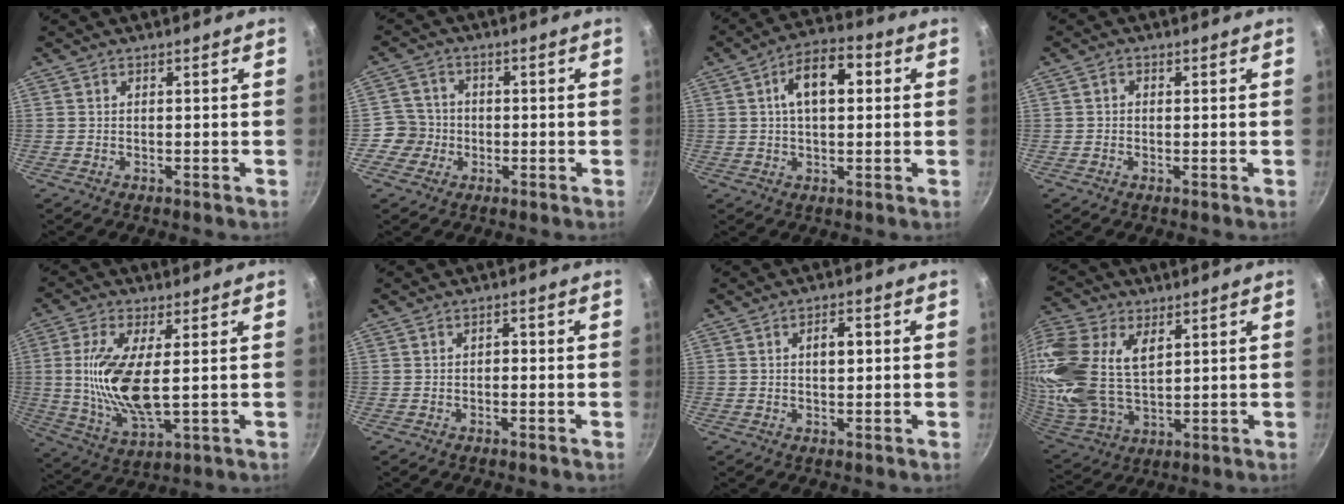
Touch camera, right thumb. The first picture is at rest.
{"total": 5.0, "force": [-1.5, 4.8, 0.3], "torque": [0.028, 0.019, -0.037]}
{"total": 10.5, "force": [2.2, 5.7, 8.5], "torque": [-0.113, 0.020, 0.024]}
{"total": 1.1, "force": [0.1, 1.0, 0.5], "torque": [-0.008, 0.006, -0.001]}
{"total": 13.9, "force": [1.3, 5.3, 12.8], "torque": [-0.260, -0.014, 0.027]}
{"total": 1.2, "force": [-0.3, 0.8, 0.9], "torque": [-0.013, 0.006, -0.006]}
{"total": 3.8, "force": [0.6, 2.0, 3.2], "torque": [-0.035, 0.009, 0.008]}
{"total": 22.0, "force": [6.7, 13.6, 15.9], "torque": [-0.355, -0.009, 0.134]}